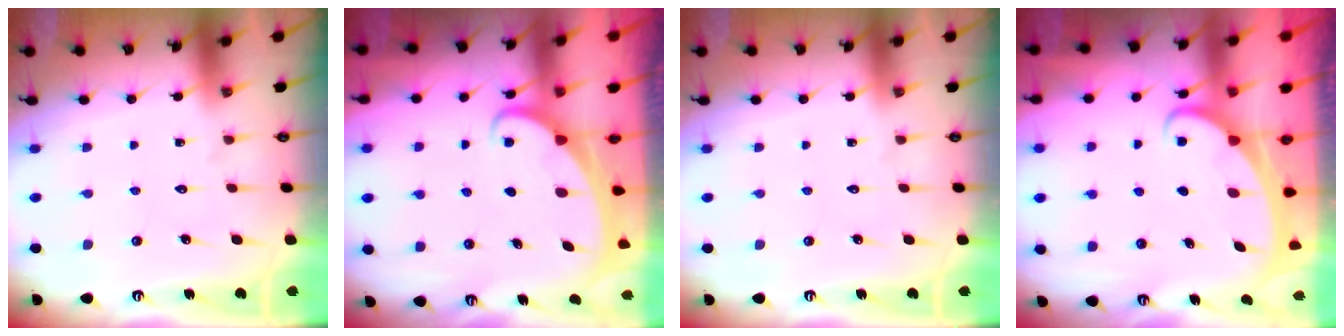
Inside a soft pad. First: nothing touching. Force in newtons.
{"total": 1.9, "press": 1.9, "slide": 0.2}
{"total": 0.0}
{"total": 2.4, "press": 2.4, "slide": 0.3}